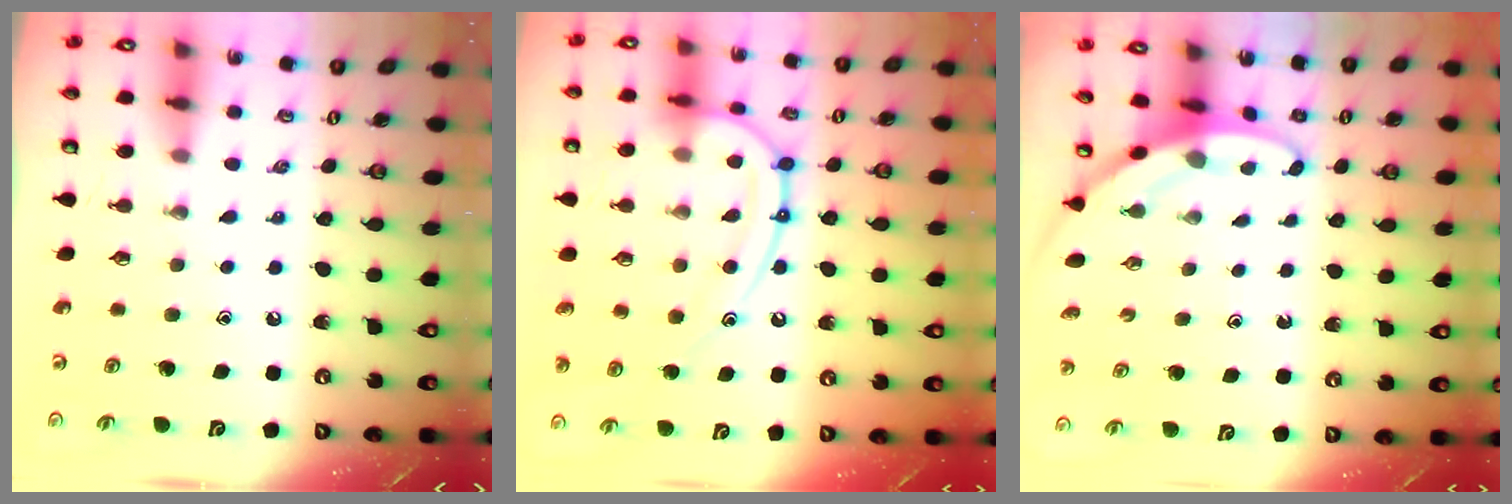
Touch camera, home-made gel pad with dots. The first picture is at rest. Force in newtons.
{"total": 15.6, "press": 15.5, "slide": 1.8}
{"total": 3.4, "press": 3.4, "slide": 0.1}